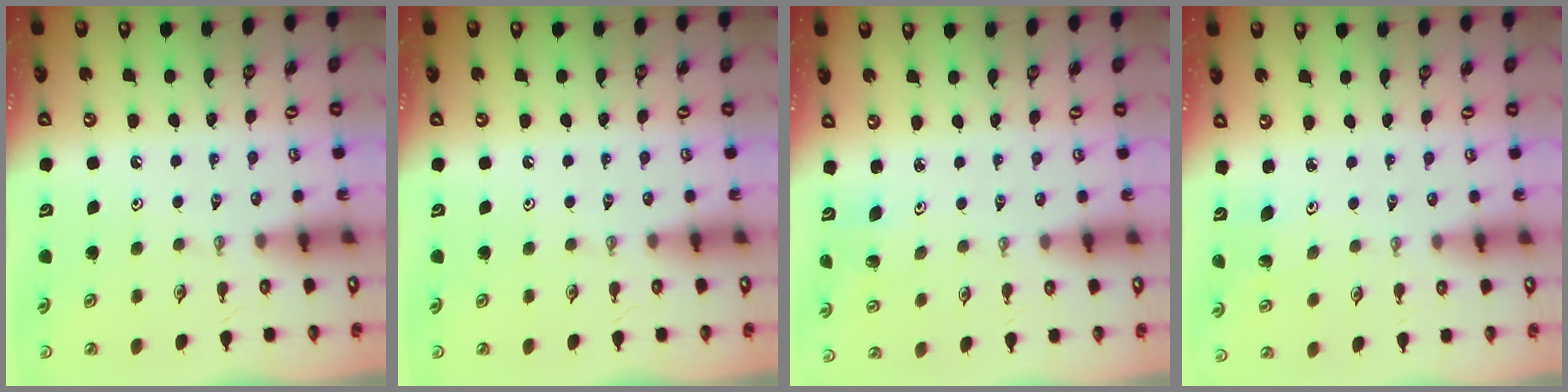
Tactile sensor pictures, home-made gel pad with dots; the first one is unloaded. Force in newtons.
{"total": 0.0}
{"total": 2.1, "press": 2.1, "slide": 0.2}
{"total": 3.5, "press": 3.5, "slide": 0.1}